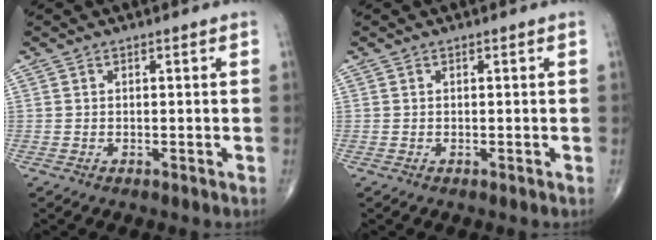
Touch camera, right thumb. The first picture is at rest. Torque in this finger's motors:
{"motor_torque": [0.00, 0.00, 0.00, 0.00, 0.00]}